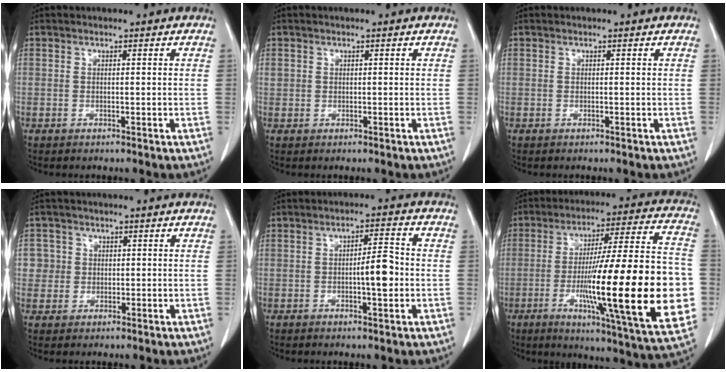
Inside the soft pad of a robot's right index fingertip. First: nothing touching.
{"total": 1.1, "force": [0.3, 1.0, 0.2], "torque": [0.004, 0.010, 0.005]}
{"total": 0.0}
{"total": 3.4, "force": [0.5, 3.3, -0.2], "torque": [0.023, 0.007, 0.009]}
{"total": 5.1, "force": [-0.8, 0.9, 4.9], "torque": [-0.079, 0.006, -0.011]}
{"total": 29.1, "force": [-5.2, 2.2, 28.5], "torque": [-0.386, -0.010, -0.084]}